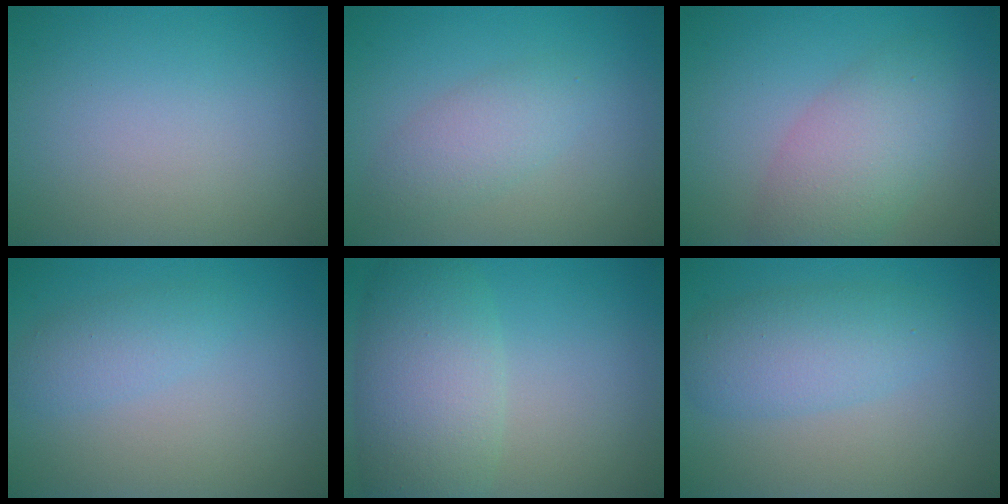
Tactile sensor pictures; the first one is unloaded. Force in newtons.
{"total": 2.7, "press": 2.7, "slide": 0.0}
{"total": 4.8, "press": 4.8, "slide": 0.2}
{"total": 2.0, "press": 2.0, "slide": 0.1}
{"total": 6.7, "press": 6.7, "slide": 0.4}
{"total": 4.1, "press": 4.1, "slide": 0.2}